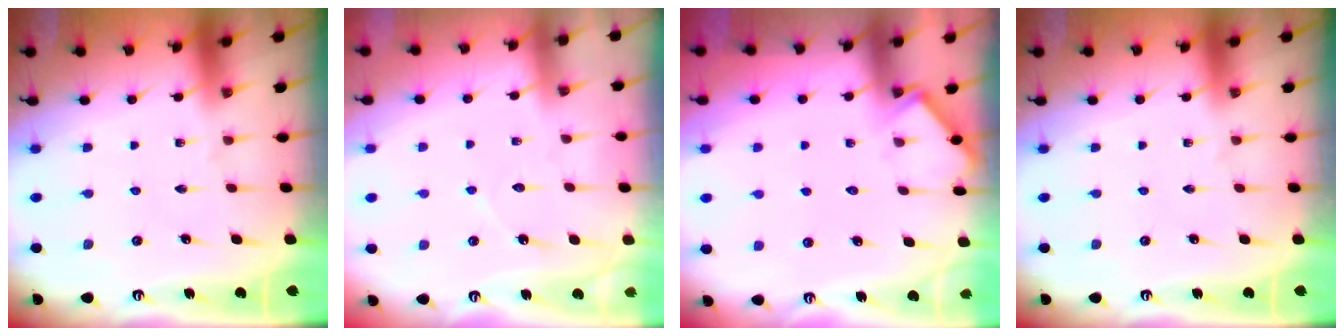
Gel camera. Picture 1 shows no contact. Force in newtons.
{"total": 4.9, "press": 4.9, "slide": 0.5}
{"total": 5.0, "press": 5.0, "slide": 0.5}
{"total": 0.0}